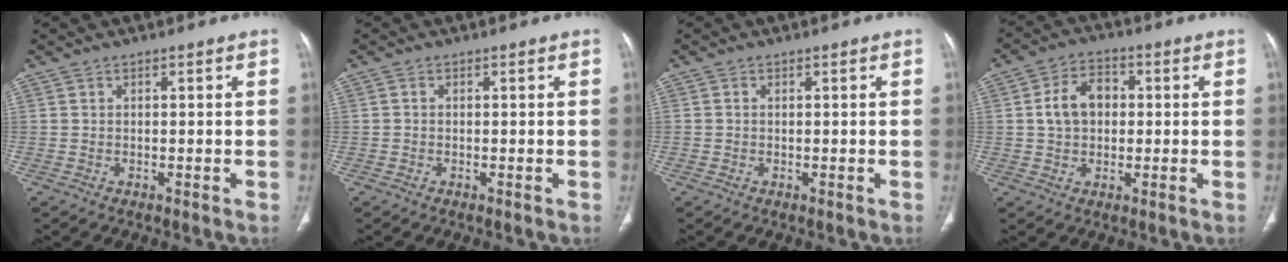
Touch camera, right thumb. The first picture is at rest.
{"total": 0.5, "force": [-0.1, 0.5, 0.3], "torque": [-0.004, 0.001, -0.005]}
{"total": 0.5, "force": [0.0, 0.5, 0.2], "torque": [0.000, 0.002, -0.001]}
{"total": 8.0, "force": [0.7, 5.9, 5.2], "torque": [-0.076, 0.016, 0.008]}